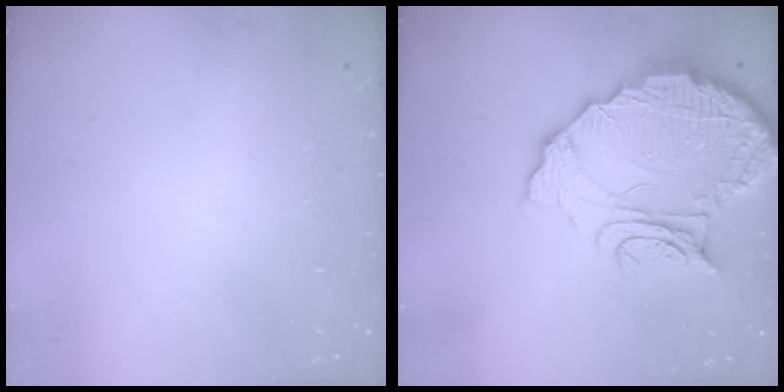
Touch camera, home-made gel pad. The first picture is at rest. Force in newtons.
{"total": 14.9, "press": 14.8, "slide": 1.4}